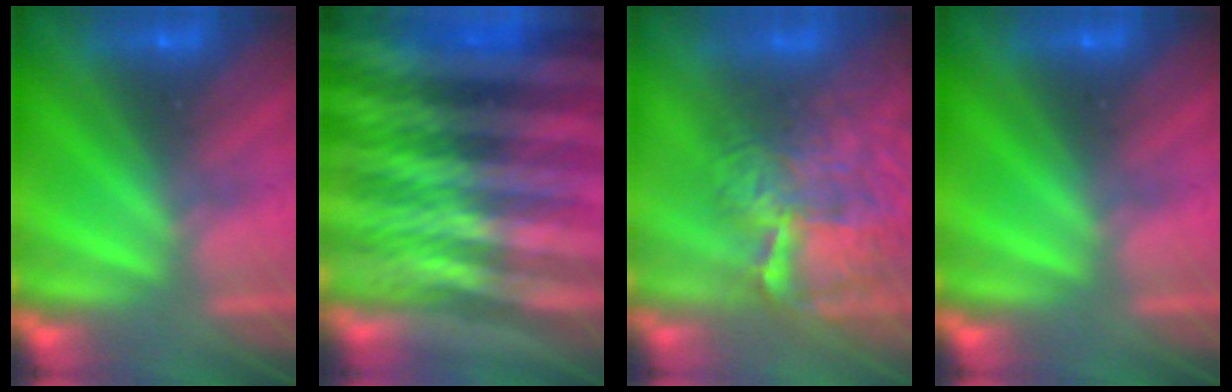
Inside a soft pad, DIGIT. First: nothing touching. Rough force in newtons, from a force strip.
{"total": 6.3}
{"total": 8.7}
{"total": 0.0}